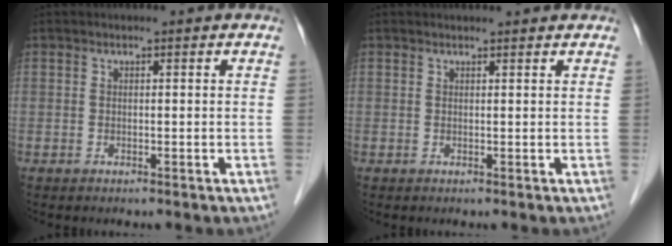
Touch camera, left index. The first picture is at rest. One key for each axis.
{"total": 2.4, "fx": 2.3, "fy": 0.1, "fz": 0.4, "tx": -0.009, "ty": 0.011, "tz": 0.027}